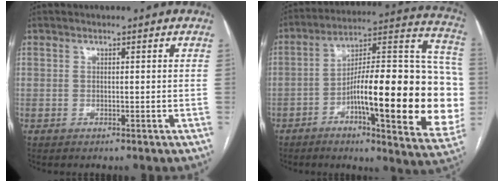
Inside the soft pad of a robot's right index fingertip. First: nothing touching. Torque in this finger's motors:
{"motor_torque": [1.49, -0.65, 1.05, 0.21]}